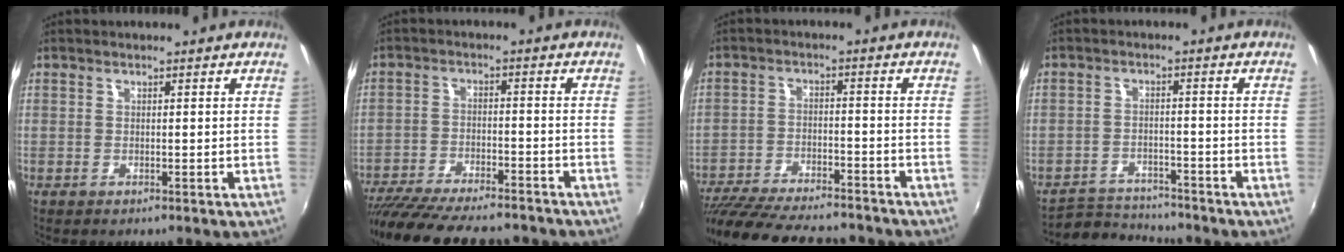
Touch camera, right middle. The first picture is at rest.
{"total": 19.3, "force": [-16.6, 4.3, 8.8], "torque": [-0.175, -0.035, -0.254]}
{"total": 20.5, "force": [-17.8, 4.8, 9.0], "torque": [-0.182, -0.030, -0.269]}
{"total": 7.3, "force": [-7.1, 1.4, 0.3], "torque": [-0.027, 0.009, -0.122]}